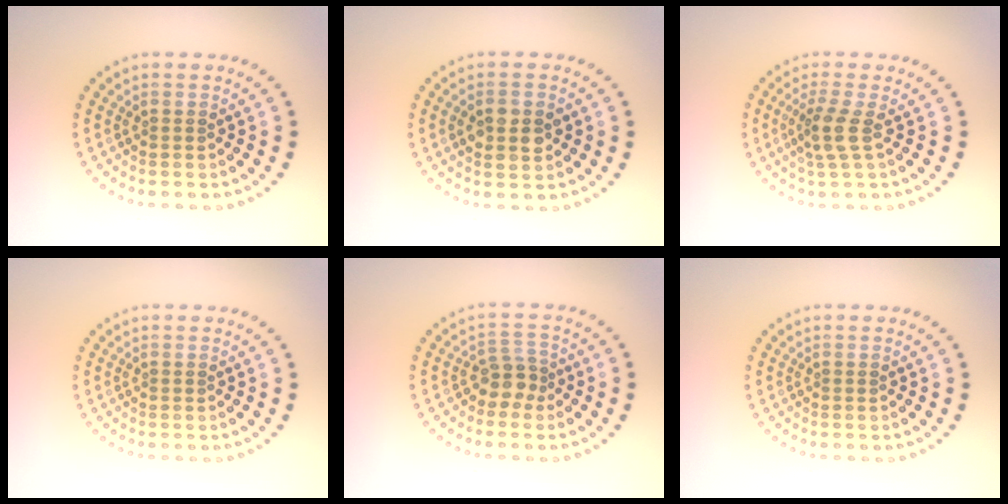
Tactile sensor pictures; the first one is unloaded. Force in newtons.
{"total": 3.6, "press": 3.6, "slide": 0.1}
{"total": 2.6, "press": 2.0, "slide": 1.7}
{"total": 0.0}
{"total": 2.4, "press": 1.9, "slide": 1.5}
{"total": 0.0}